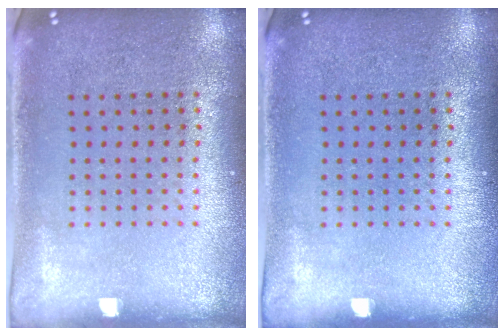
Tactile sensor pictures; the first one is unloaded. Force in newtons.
{"total": 0.0}